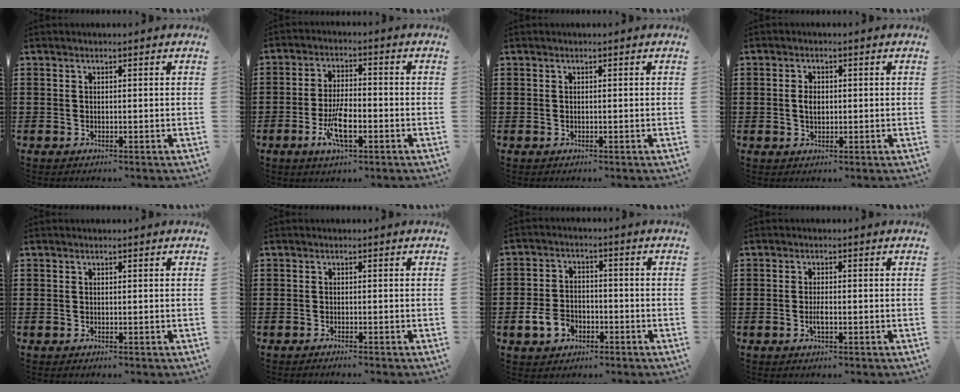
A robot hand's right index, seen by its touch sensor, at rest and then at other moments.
{"total": 7.3, "force": [-2.8, 2.5, 6.3], "torque": [-0.142, -0.014, -0.055]}
{"total": 0.0}
{"total": 2.4, "force": [0.1, 1.4, 2.0], "torque": [-0.040, 0.005, 0.001]}
{"total": 0.0}
{"total": 0.7, "force": [-0.6, -0.2, 0.2], "torque": [-0.004, -0.003, -0.012]}
{"total": 5.2, "force": [-2.4, 3.7, 2.9], "torque": [-0.074, 0.004, -0.049]}
{"total": 2.0, "force": [-0.6, 0.5, 1.8], "torque": [-0.034, 0.000, -0.011]}